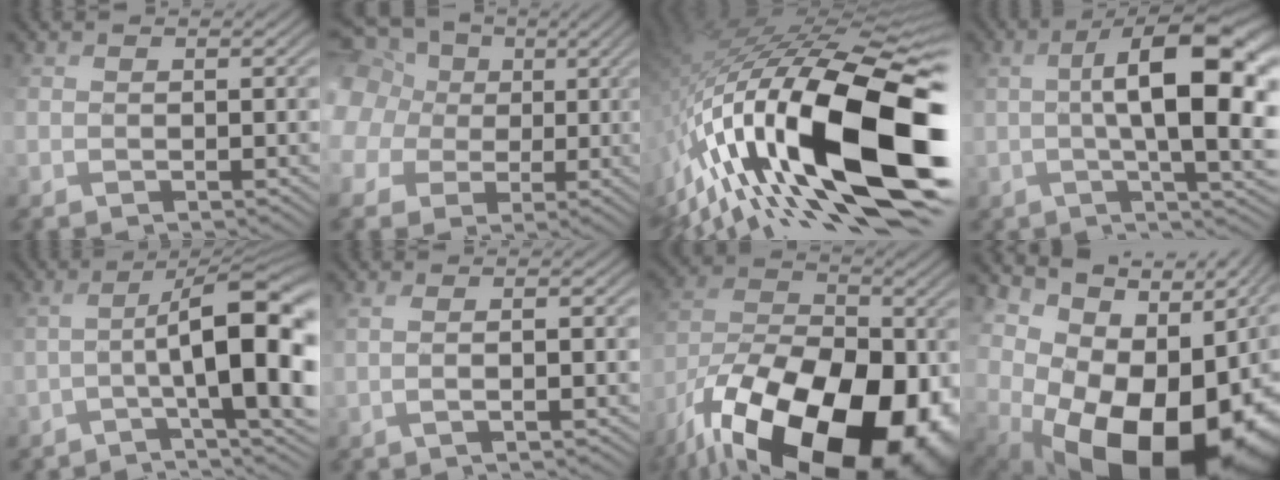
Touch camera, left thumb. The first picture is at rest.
{"total": 14.1, "force": [4.5, 12.4, 5.2], "torque": [-0.238, 0.029, 0.074]}
{"total": 19.1, "force": [-6.0, 7.9, 16.3], "torque": [-0.319, -0.016, -0.099]}
{"total": 12.5, "force": [0.8, 4.1, 11.8], "torque": [-0.165, 0.007, 0.033]}
{"total": 12.2, "force": [-1.9, 2.8, 11.7], "torque": [-0.138, 0.007, -0.013]}
{"total": 2.2, "force": [0.6, 0.5, 2.0], "torque": [-0.034, 0.013, 0.014]}
{"total": 20.6, "force": [-12.8, 10.3, 12.4], "torque": [-0.226, -0.053, -0.190]}
{"total": 18.2, "force": [-2.2, 13.2, 12.2], "torque": [-0.161, 0.007, -0.002]}